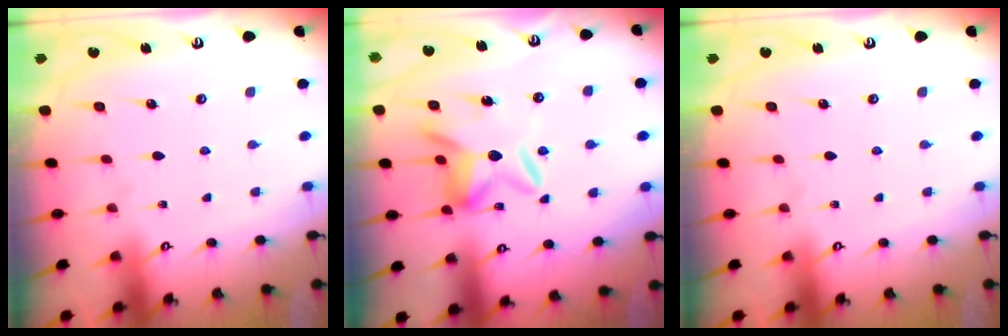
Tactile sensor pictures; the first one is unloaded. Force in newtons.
{"total": 10.4, "press": 10.3, "slide": 1.3}
{"total": 0.0}